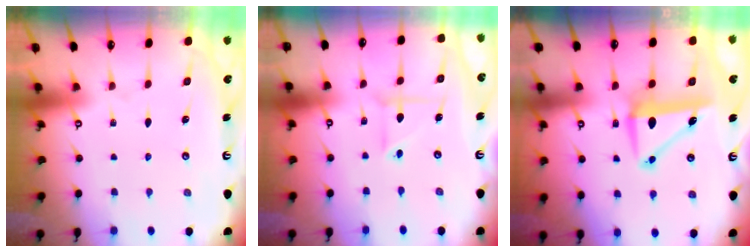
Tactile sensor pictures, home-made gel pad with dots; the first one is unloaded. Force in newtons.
{"total": 3.5, "press": 3.3, "slide": 1.3}
{"total": 7.5, "press": 6.9, "slide": 2.9}